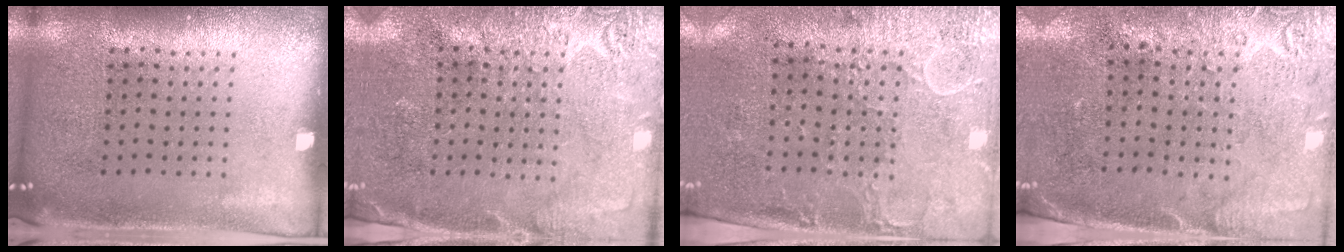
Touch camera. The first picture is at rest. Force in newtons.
{"total": 2.7, "press": 2.7, "slide": 0.4}
{"total": 2.9, "press": 2.4, "slide": 1.7}
{"total": 2.7, "press": 2.3, "slide": 1.4}